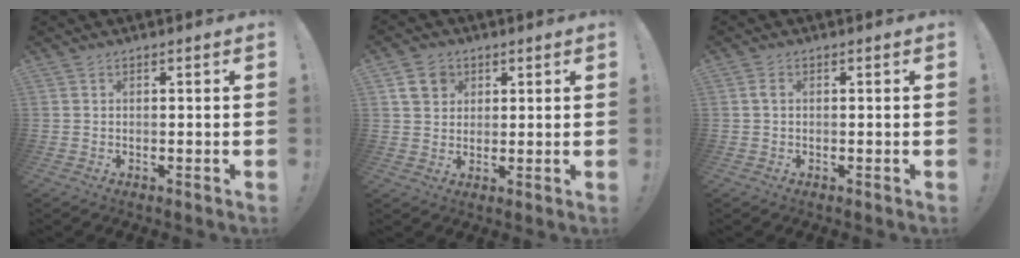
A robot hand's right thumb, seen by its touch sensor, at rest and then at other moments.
{"total": 7.2, "force": [3.5, 5.8, 2.7], "torque": [-0.040, -0.007, 0.068]}
{"total": 1.2, "force": [0.2, 0.6, 1.0], "torque": [-0.019, 0.004, 0.002]}